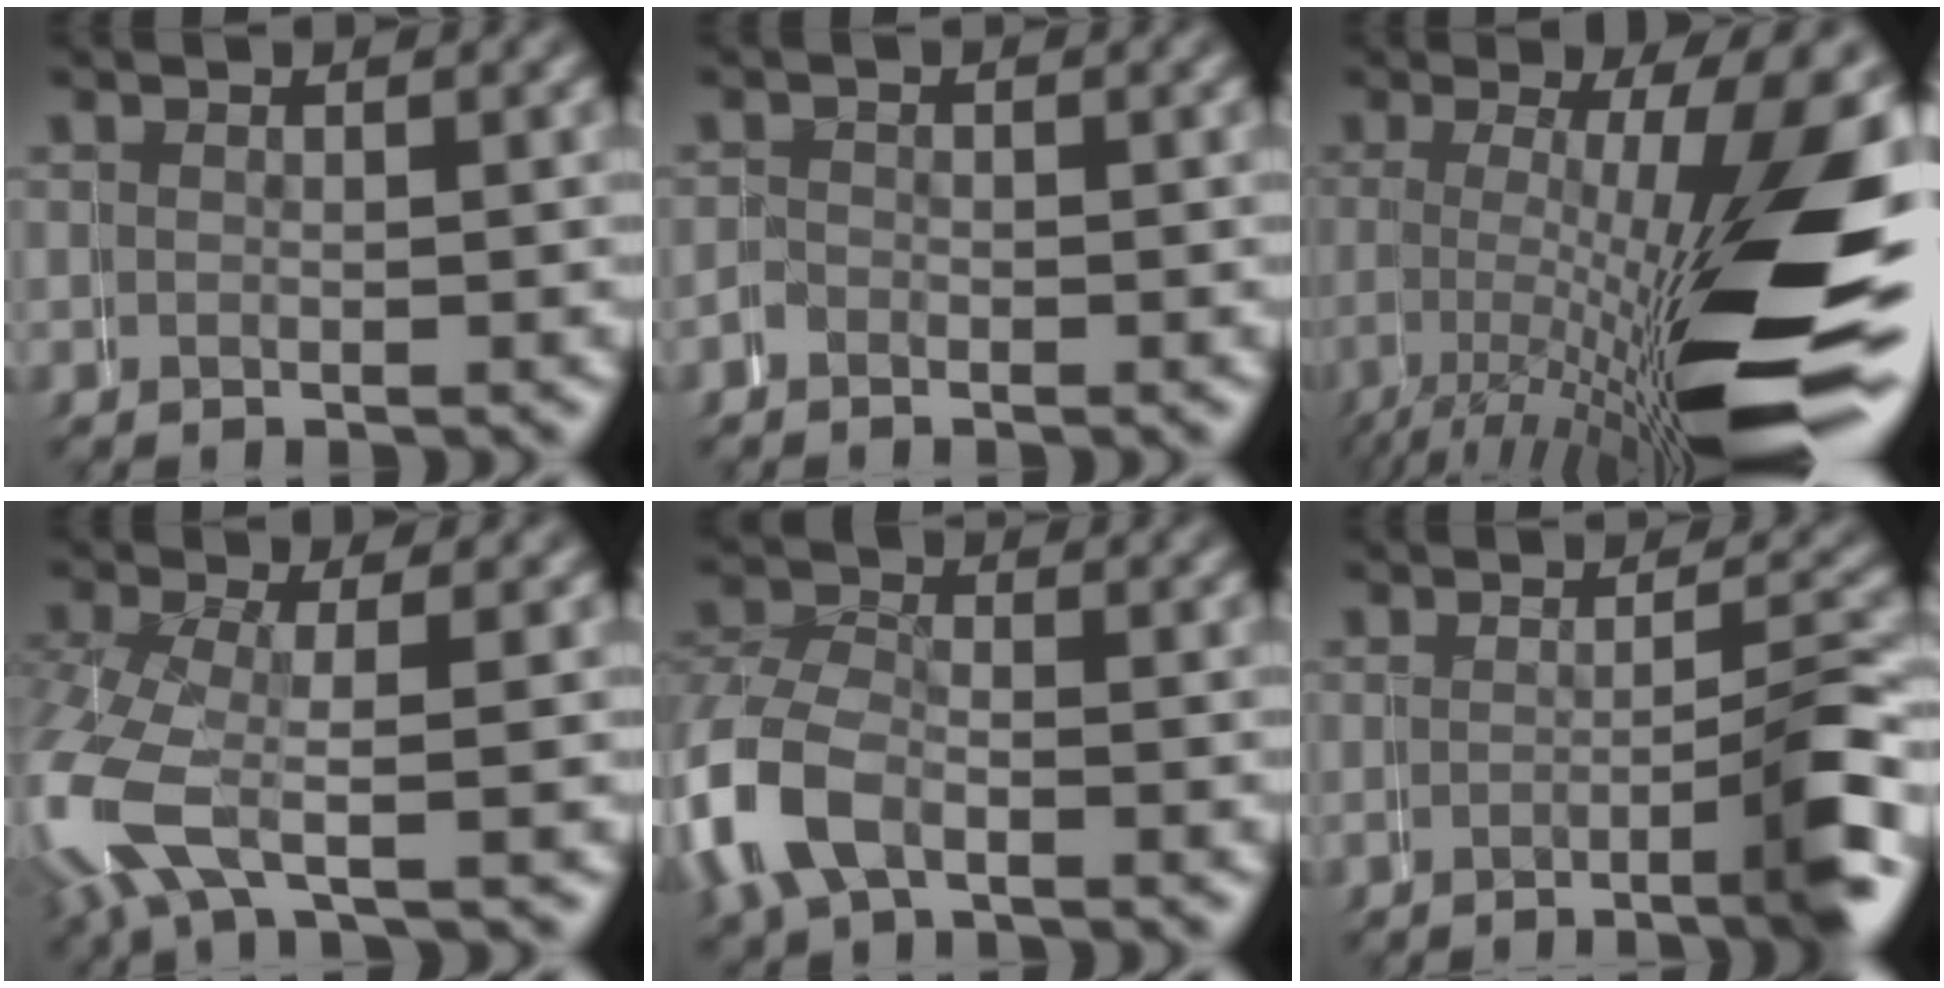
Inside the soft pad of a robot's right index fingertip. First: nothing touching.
{"total": 1.0, "force": [-0.8, 0.6, -0.1], "torque": [-0.001, 0.001, -0.017]}
{"total": 16.2, "force": [-2.5, 5.6, 15.0], "torque": [-0.227, -0.019, -0.018]}
{"total": 5.2, "force": [-1.2, 2.9, 4.2], "torque": [-0.126, -0.018, -0.012]}
{"total": 6.7, "force": [-2.1, 5.3, 3.4], "torque": [-0.116, -0.016, -0.032]}
{"total": 5.7, "force": [-2.5, 1.3, 5.0], "torque": [-0.058, 0.007, -0.043]}